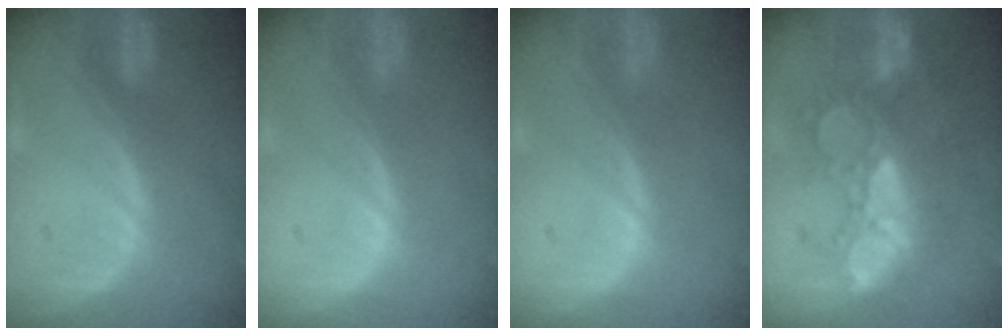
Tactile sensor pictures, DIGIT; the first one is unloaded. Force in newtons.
{"total": 0.0}
{"total": 0.0}
{"total": 11.0, "press": 9.5, "slide": 5.5}